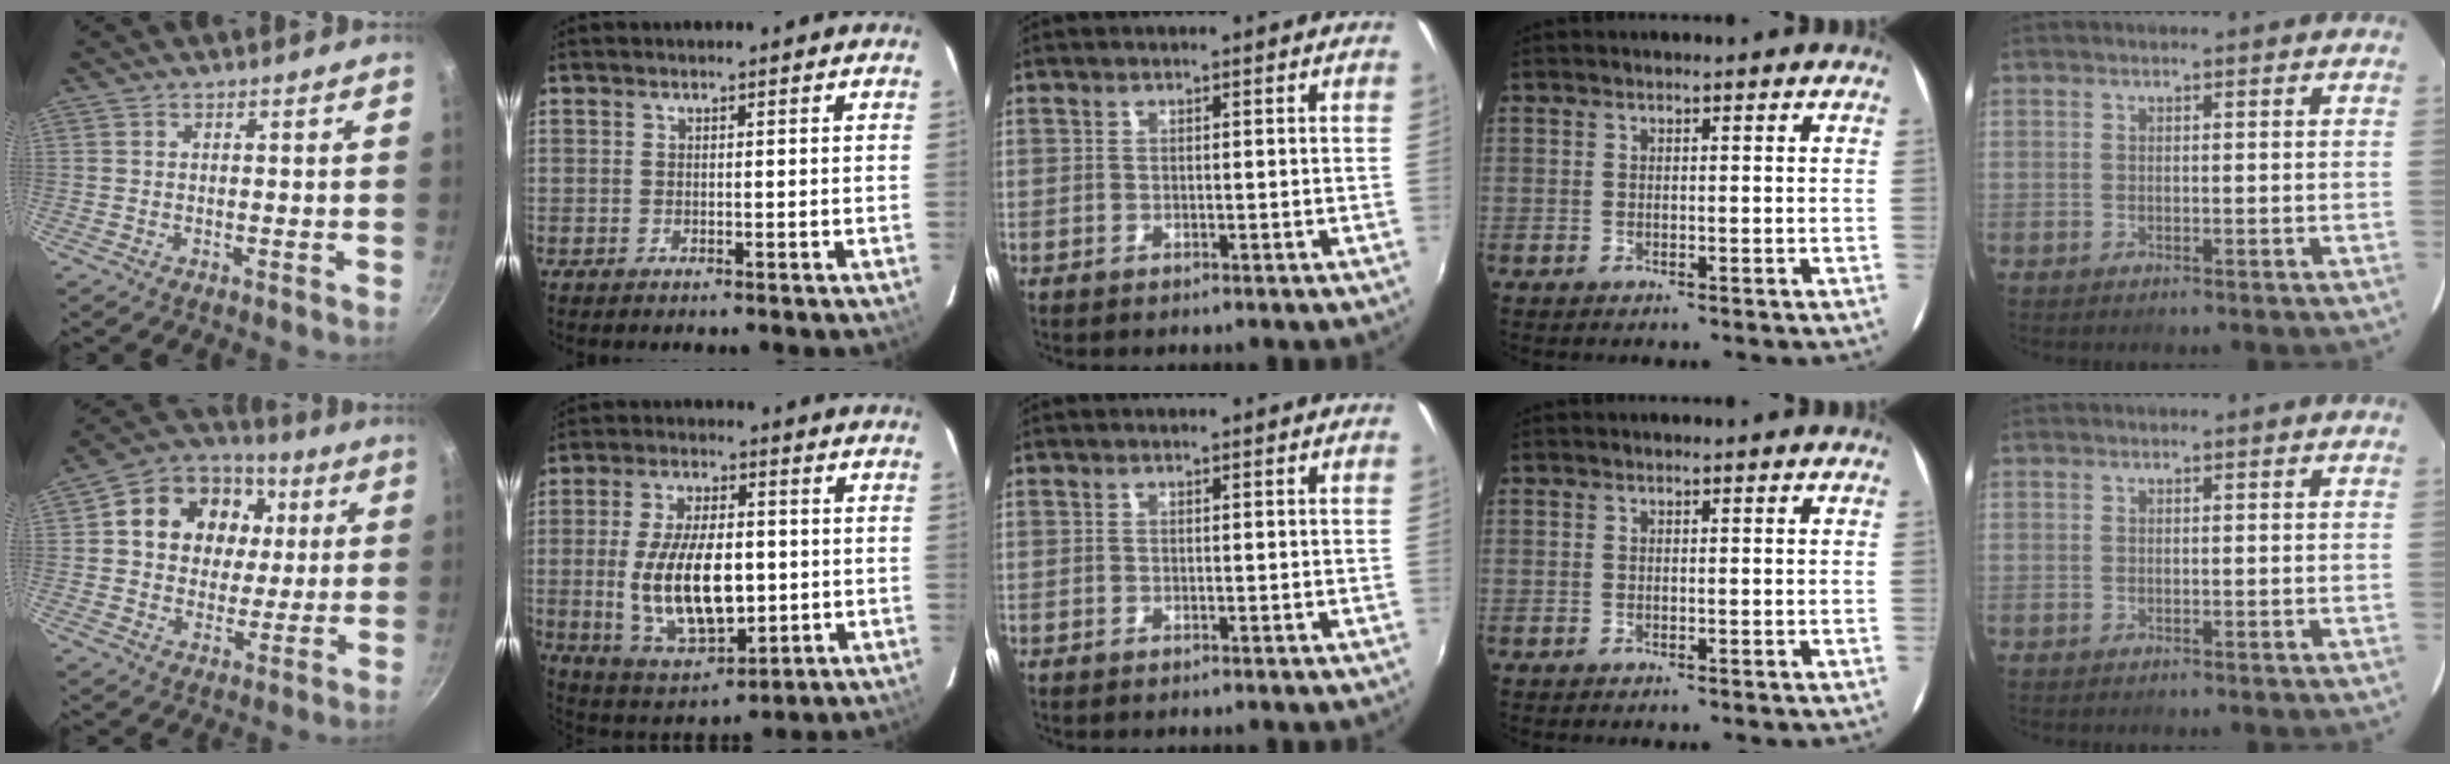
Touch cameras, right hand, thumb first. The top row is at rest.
{"thumb": {"total": 17.3, "force": [3.9, 14.1, 9.2], "torque": [-0.132, 0.014, 0.056]}, "index": {"total": 16.9, "force": [-1.1, 8.2, 14.7], "torque": [-0.290, -0.015, -0.001]}}